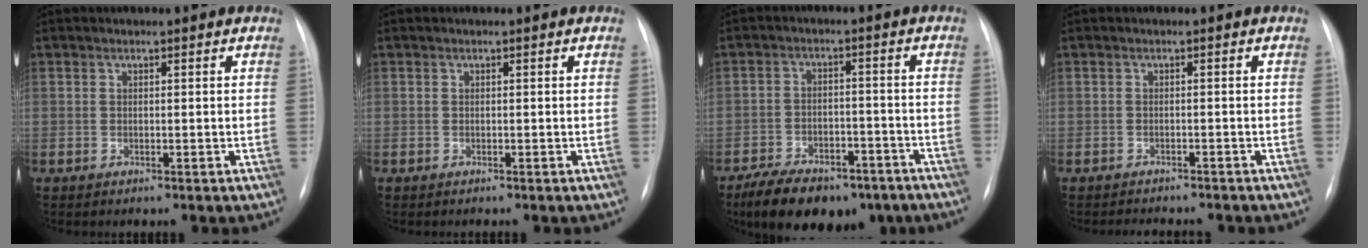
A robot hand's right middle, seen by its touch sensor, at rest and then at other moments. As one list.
[{"total": 0.0}, {"total": 14.7, "force": [-10.6, 6.7, 7.6], "torque": [-0.127, 0.001, -0.157]}, {"total": 4.5, "force": [-4.2, 1.1, 1.3], "torque": [-0.014, -0.003, -0.052]}]